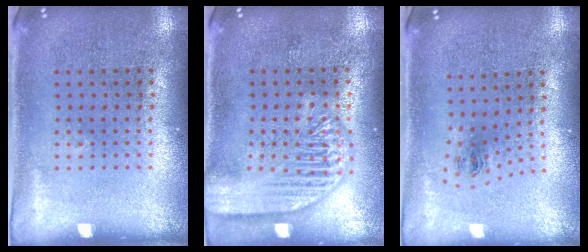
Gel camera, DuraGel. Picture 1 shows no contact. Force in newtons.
{"total": 3.2, "press": 3.2, "slide": 0.4}
{"total": 1.0, "press": 0.4, "slide": 0.9}